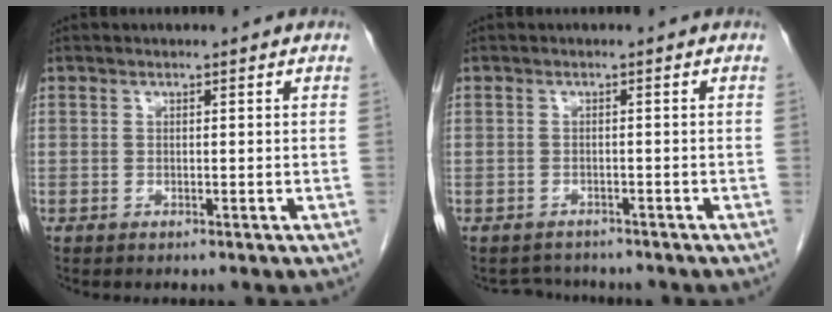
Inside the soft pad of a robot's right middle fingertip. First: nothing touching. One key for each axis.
{"total": 3.2, "fx": -2.9, "fy": 1.1, "fz": -0.2, "tx": -0.001, "ty": -0.004, "tz": -0.043}